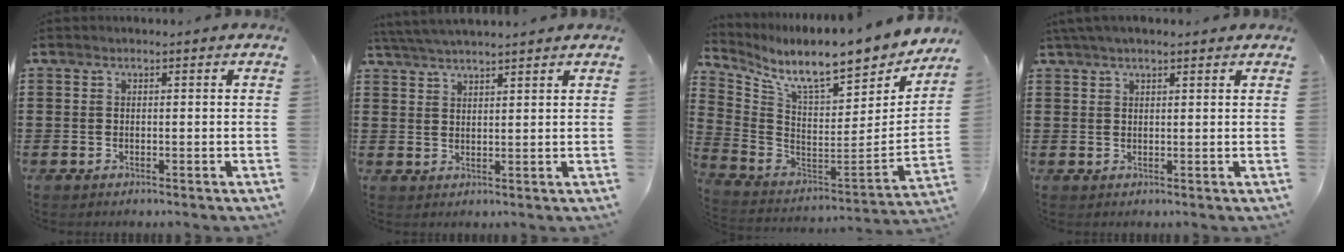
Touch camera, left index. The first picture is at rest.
{"total": 3.6, "force": [3.5, -0.2, 1.1], "torque": [-0.031, -0.006, 0.065]}
{"total": 10.2, "force": [8.3, 1.1, 5.7], "torque": [-0.129, -0.078, 0.136]}
{"total": 2.2, "force": [1.7, 0.5, 1.3], "torque": [-0.028, 0.004, 0.032]}